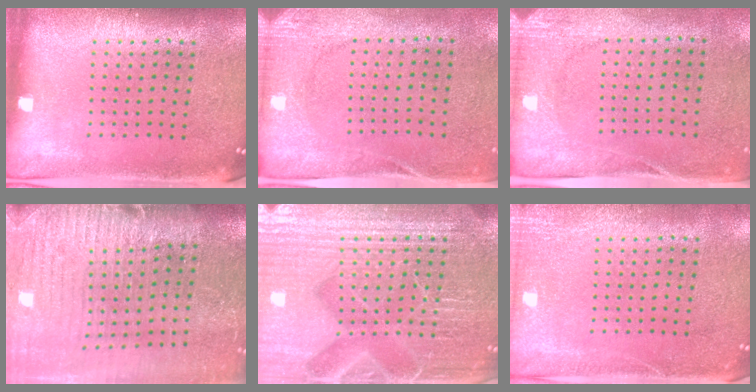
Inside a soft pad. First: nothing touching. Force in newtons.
{"total": 2.7, "press": 2.1, "slide": 1.7}
{"total": 2.7, "press": 2.1, "slide": 1.7}
{"total": 3.9, "press": 3.4, "slide": 1.9}
{"total": 7.6, "press": 7.5, "slide": 1.0}
{"total": 2.5, "press": 2.4, "slide": 0.3}